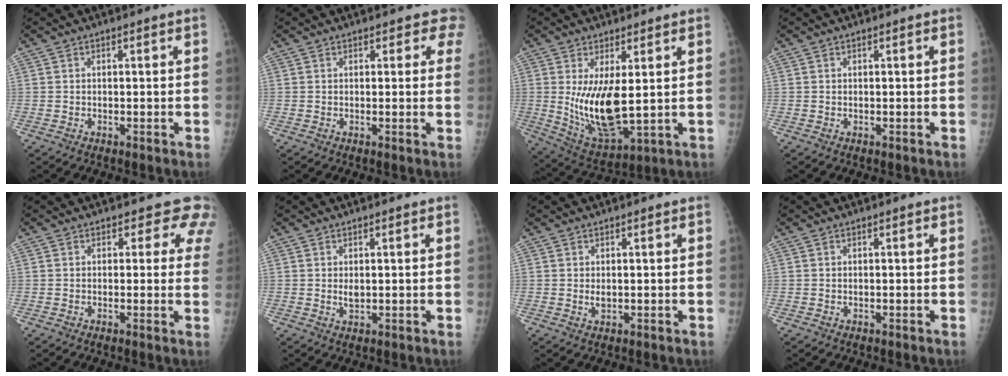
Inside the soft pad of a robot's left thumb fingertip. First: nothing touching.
{"total": 2.8, "force": [2.3, 1.6, 0.5], "torque": [0.029, -0.008, 0.008]}
{"total": 12.1, "force": [1.0, 4.7, 11.1], "torque": [-0.202, -0.031, 0.039]}
{"total": 0.0}
{"total": 5.9, "force": [4.8, 3.2, 0.9], "torque": [0.035, -0.020, 0.029]}
{"total": 1.8, "force": [0.5, 1.0, 1.4], "torque": [-0.019, -0.005, 0.009]}
{"total": 1.4, "force": [0.4, 0.8, 1.1], "torque": [-0.014, -0.004, 0.008]}
{"total": 0.0}